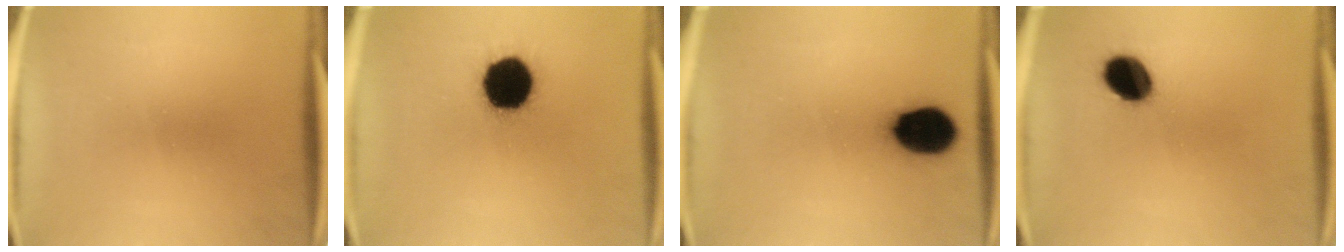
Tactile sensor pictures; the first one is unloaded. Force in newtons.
{"total": 18.4}
{"total": 13.6}
{"total": 9.1}